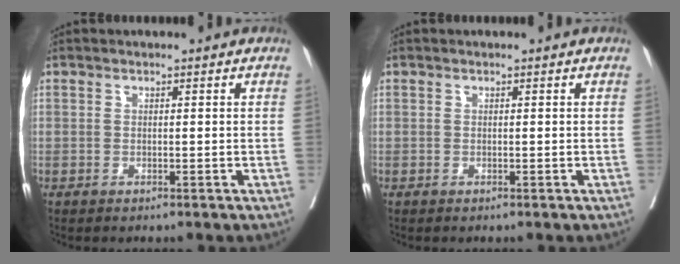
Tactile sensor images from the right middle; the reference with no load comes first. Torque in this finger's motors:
{"motor_torque": [0.00, 0.00, -0.01, -0.02]}